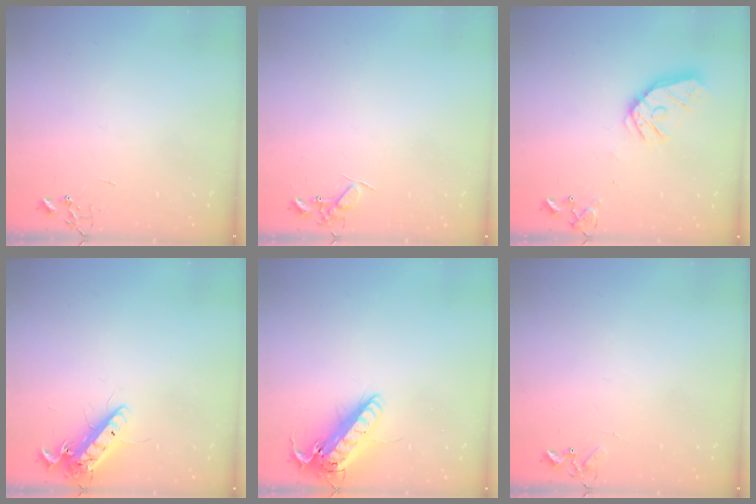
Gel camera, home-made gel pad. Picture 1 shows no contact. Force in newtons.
{"total": 7.2, "press": 7.2, "slide": 0.9}
{"total": 14.4, "press": 14.3, "slide": 1.9}
{"total": 14.8, "press": 14.5, "slide": 2.8}
{"total": 17.8, "press": 17.5, "slide": 3.3}
{"total": 4.5, "press": 4.5, "slide": 0.5}